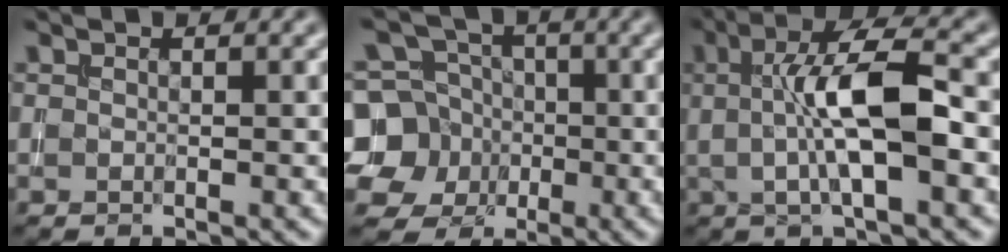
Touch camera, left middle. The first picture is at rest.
{"total": 8.0, "force": [-0.9, 7.6, 2.5], "torque": [-0.053, 0.023, -0.054]}
{"total": 7.5, "force": [0.5, 2.0, 7.2], "torque": [-0.117, 0.005, 0.005]}